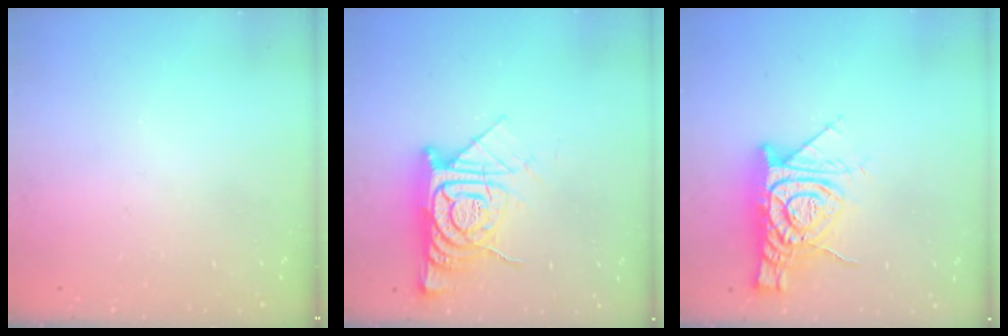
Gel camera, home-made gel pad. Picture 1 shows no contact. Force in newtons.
{"total": 14.6, "press": 14.5, "slide": 1.4}
{"total": 13.0, "press": 13.0, "slide": 1.4}